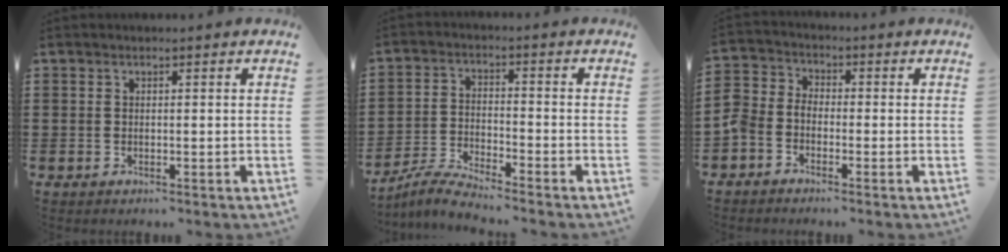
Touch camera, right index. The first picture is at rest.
{"total": 4.7, "force": [-4.5, -0.1, 1.1], "torque": [-0.036, -0.005, -0.093]}
{"total": 3.6, "force": [-2.8, 2.0, 1.0], "torque": [-0.045, 0.001, -0.066]}